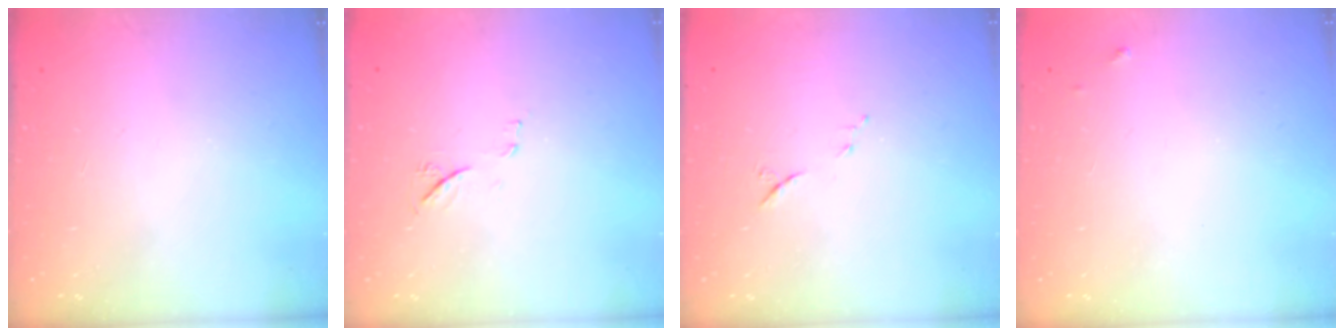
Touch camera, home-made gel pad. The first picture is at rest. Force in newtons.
{"total": 5.6, "press": 5.6, "slide": 0.7}
{"total": 6.4, "press": 6.3, "slide": 1.3}
{"total": 3.5, "press": 3.5, "slide": 0.2}